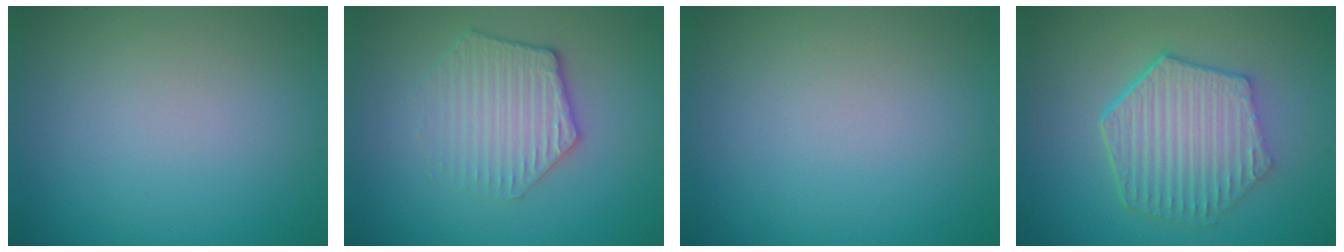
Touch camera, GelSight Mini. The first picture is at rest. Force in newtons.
{"total": 3.3, "press": 3.1, "slide": 1.3}
{"total": 0.0}
{"total": 6.5, "press": 4.8, "slide": 4.3}